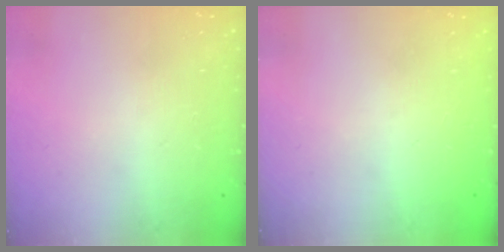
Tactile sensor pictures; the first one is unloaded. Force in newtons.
{"total": 0.0}